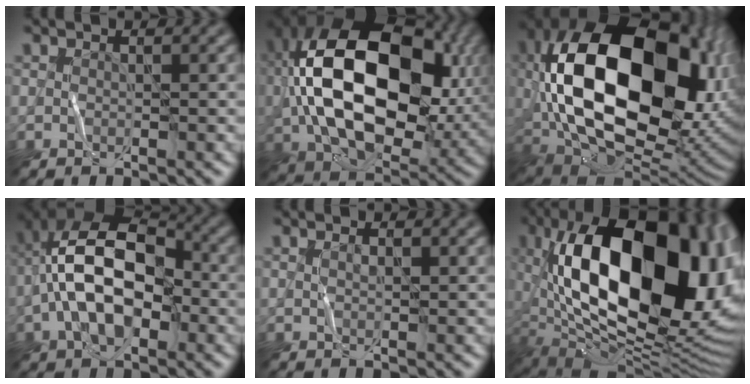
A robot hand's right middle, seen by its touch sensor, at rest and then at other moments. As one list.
[{"total": 17.2, "force": [1.6, 10.9, 13.2], "torque": [-0.247, 0.008, 0.026]}, {"total": 21.4, "force": [2.6, 13.4, 16.5], "torque": [-0.359, -0.003, 0.067]}, {"total": 10.2, "force": [-1.5, 5.9, 8.2], "torque": [-0.151, 0.028, -0.042]}, {"total": 0.6, "force": [0.4, 0.0, 0.4], "torque": [-0.004, -0.002, 0.006]}, {"total": 20.2, "force": [3.3, 10.9, 16.7], "torque": [-0.301, 0.010, 0.068]}]